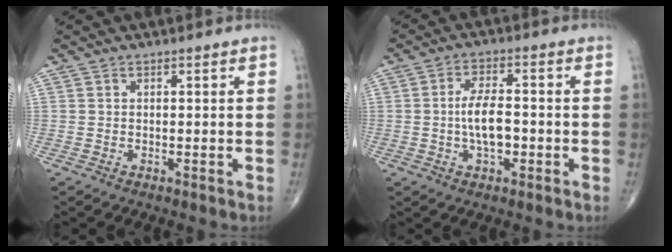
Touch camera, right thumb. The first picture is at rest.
{"total": 6.8, "force": [-1.0, 3.1, 6.0], "torque": [-0.110, 0.011, -0.021]}